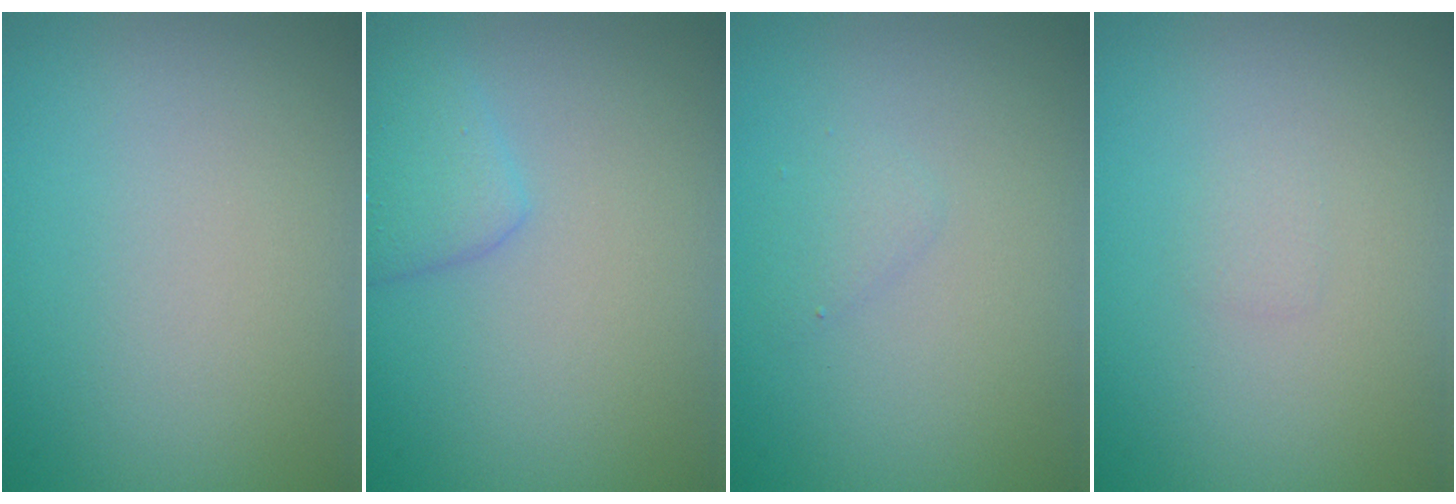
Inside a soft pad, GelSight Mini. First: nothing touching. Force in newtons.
{"total": 2.2, "press": 2.2, "slide": 0.1}
{"total": 0.8, "press": 0.8, "slide": 0.1}
{"total": 0.5, "press": 0.5, "slide": 0.0}